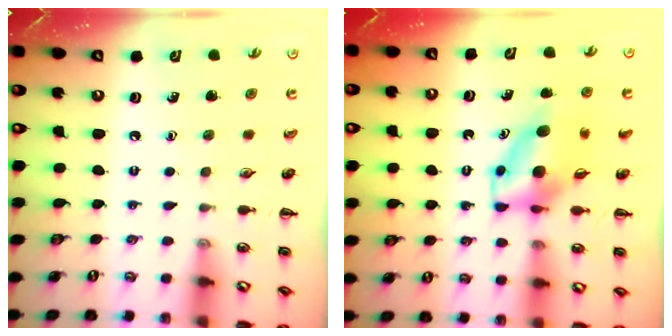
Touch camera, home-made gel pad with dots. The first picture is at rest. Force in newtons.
{"total": 5.8, "press": 5.6, "slide": 1.6}